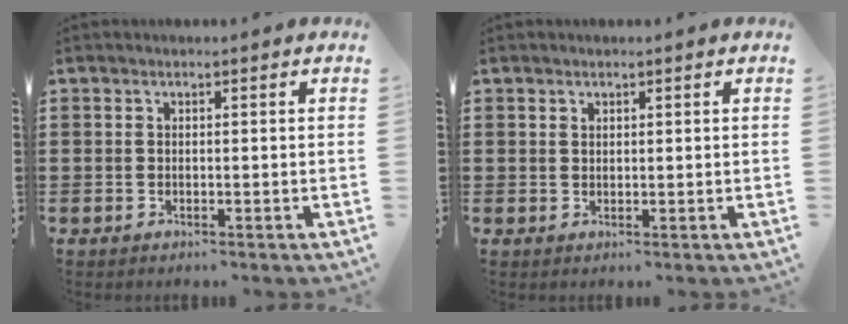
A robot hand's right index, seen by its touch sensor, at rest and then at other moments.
{"total": 0.9, "force": [0.7, 0.5, 0.2], "torque": [-0.004, 0.002, 0.015]}